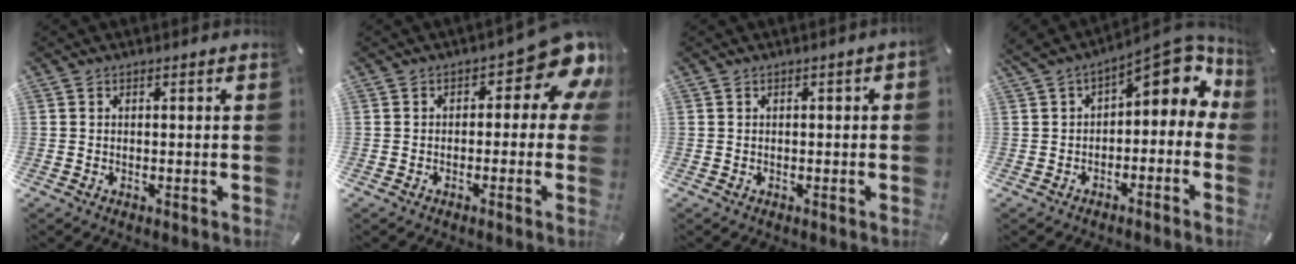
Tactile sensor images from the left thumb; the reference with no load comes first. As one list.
[{"total": 10.6, "force": [4.2, 5.0, 8.3], "torque": [-0.098, -0.036, 0.070]}, {"total": 0.7, "force": [-0.2, 0.2, 0.6], "torque": [-0.011, 0.000, -0.004]}, {"total": 9.8, "force": [3.4, 5.6, 7.3], "torque": [-0.089, -0.023, 0.060]}]